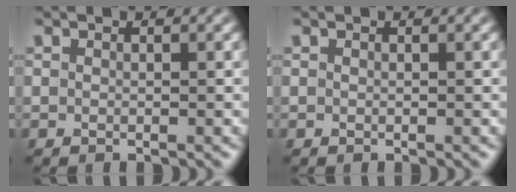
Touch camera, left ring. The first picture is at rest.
{"total": 0.0}